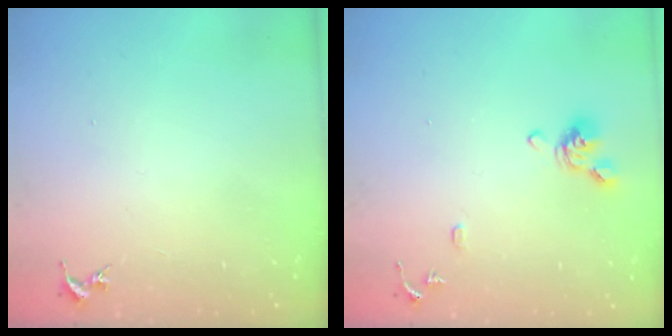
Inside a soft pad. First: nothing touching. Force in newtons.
{"total": 9.8, "press": 9.7, "slide": 1.4}